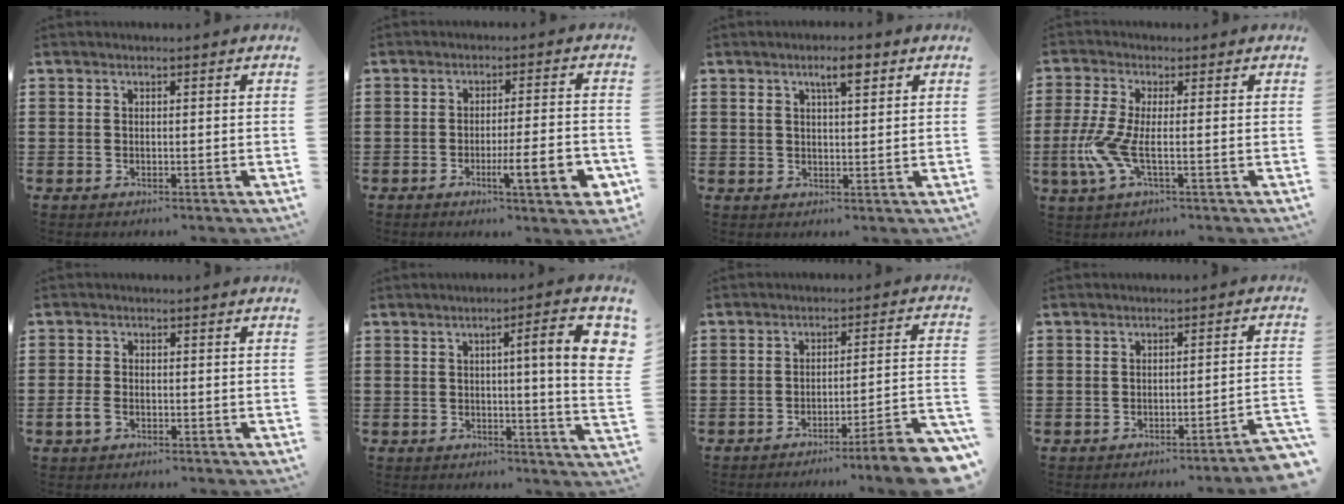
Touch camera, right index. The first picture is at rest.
{"total": 8.7, "force": [-3.1, 1.4, 8.0], "torque": [-0.118, -0.006, -0.051]}
{"total": 4.2, "force": [2.3, 1.1, 3.3], "torque": [-0.054, 0.003, 0.035]}
{"total": 6.4, "force": [-1.3, 1.3, 6.2], "torque": [-0.158, -0.027, -0.031]}
{"total": 2.1, "force": [-0.9, 1.2, 1.4], "torque": [-0.043, -0.005, -0.021]}
{"total": 9.4, "force": [2.1, 0.7, 9.1], "torque": [-0.135, -0.008, 0.025]}
{"total": 6.5, "force": [-4.9, -0.5, 4.2], "torque": [-0.067, -0.013, -0.096]}
{"total": 2.7, "force": [-2.2, -0.6, 1.5], "torque": [-0.026, -0.010, -0.045]}